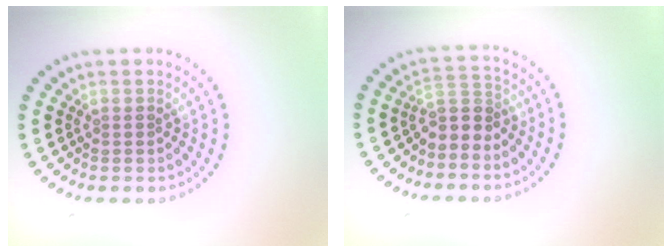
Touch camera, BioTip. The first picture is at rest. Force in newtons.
{"total": 2.6, "press": 2.0, "slide": 1.6}